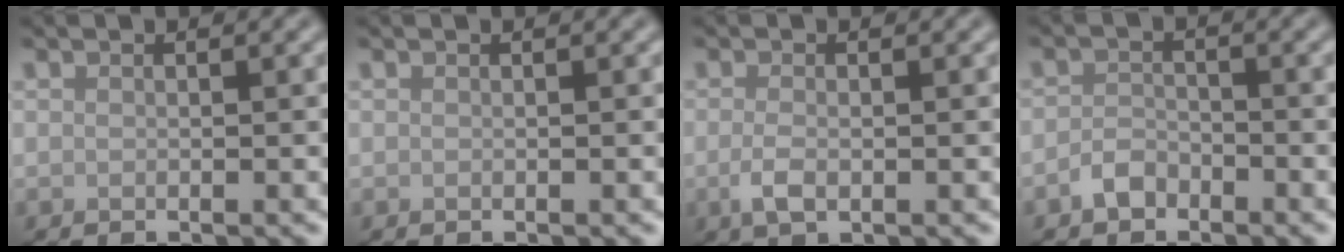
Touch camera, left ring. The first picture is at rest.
{"total": 0.0}
{"total": 1.9, "force": [-0.4, 0.8, 1.6], "torque": [-0.038, -0.006, -0.011]}
{"total": 1.9, "force": [-1.4, 1.2, 0.7], "torque": [-0.011, 0.005, -0.030]}